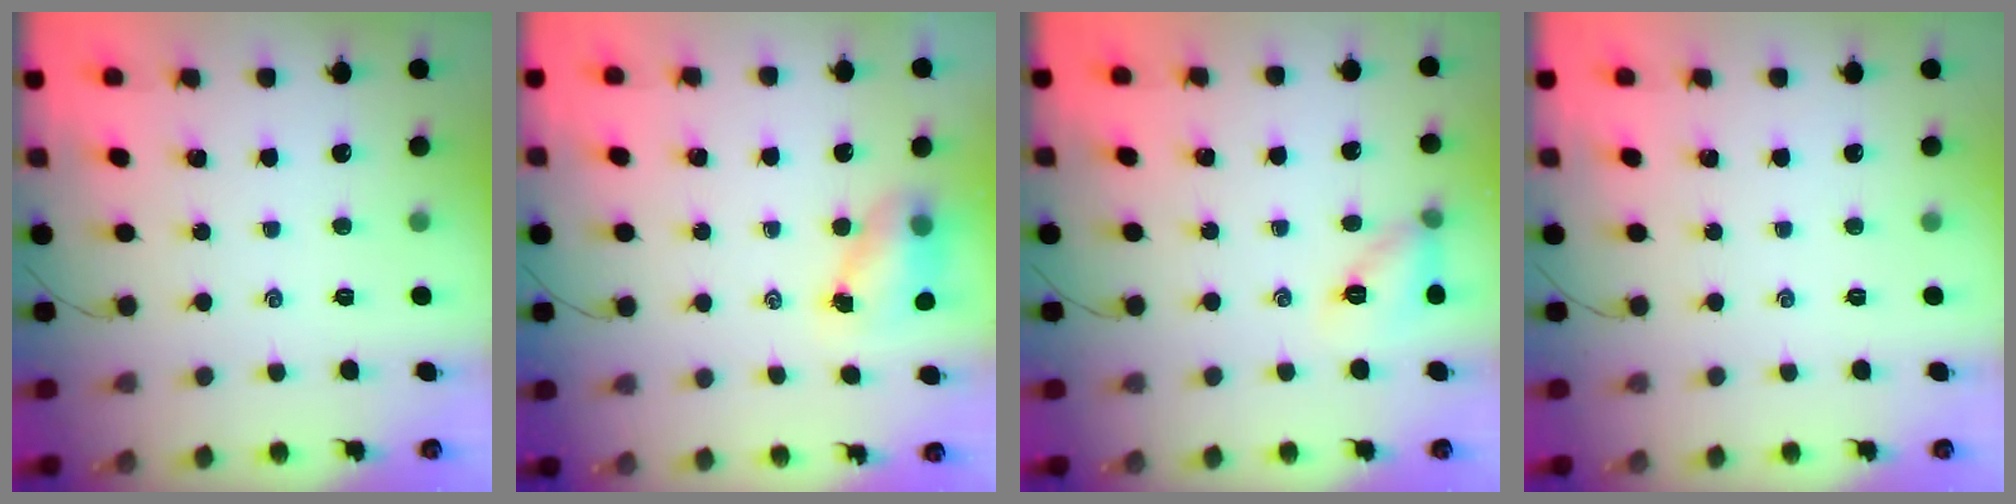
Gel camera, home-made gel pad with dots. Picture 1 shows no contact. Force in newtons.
{"total": 5.6, "press": 5.6, "slide": 0.5}
{"total": 8.7, "press": 8.7, "slide": 1.1}
{"total": 0.0}